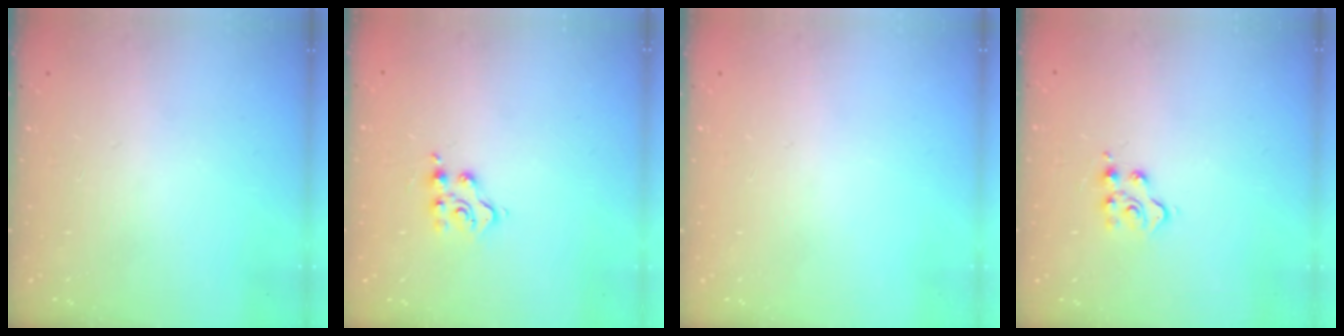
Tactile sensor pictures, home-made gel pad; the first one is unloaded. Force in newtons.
{"total": 4.7, "press": 4.6, "slide": 0.3}
{"total": 0.0}
{"total": 5.8, "press": 5.8, "slide": 0.1}